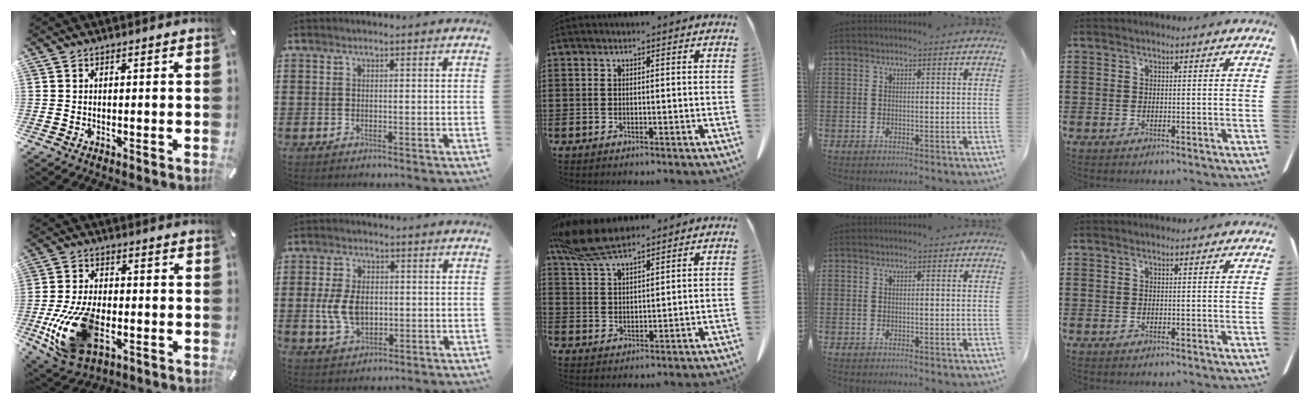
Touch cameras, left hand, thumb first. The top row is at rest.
{"thumb": {"total": 16.8, "force": [-4.7, 10.2, 12.5], "torque": [-0.273, 0.002, -0.080]}, "index": {"total": 6.8, "force": [-0.2, 4.4, 5.2], "torque": [-0.120, 0.000, -0.011]}, "middle": {"total": 8.8, "force": [7.3, 2.2, 4.4], "torque": [-0.107, -0.013, 0.140]}}